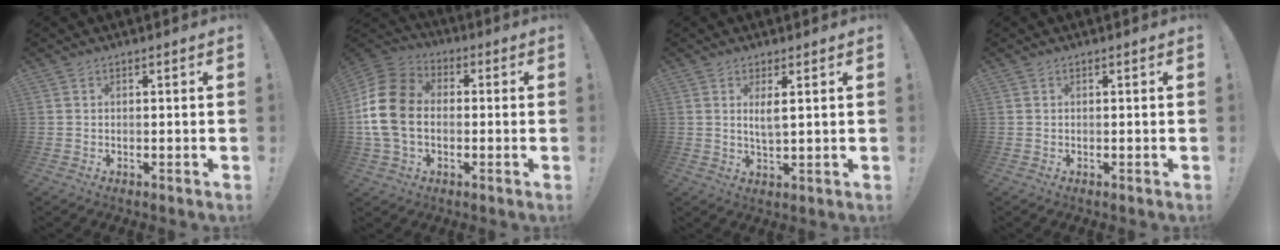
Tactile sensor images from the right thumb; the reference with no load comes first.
{"total": 16.2, "force": [-1.0, 12.1, 10.6], "torque": [-0.198, 0.024, -0.012]}
{"total": 3.8, "force": [1.6, 0.8, 3.4], "torque": [-0.053, -0.009, 0.024]}
{"total": 0.0}